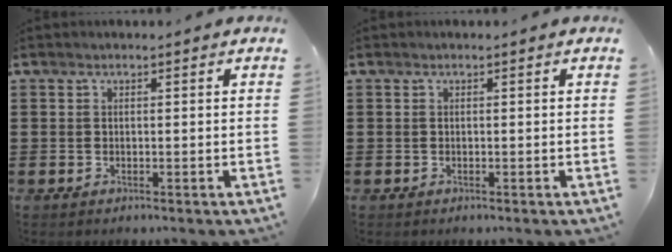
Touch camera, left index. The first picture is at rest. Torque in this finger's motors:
{"motor_torque": [-0.02, 0.00, 0.03, 0.01]}